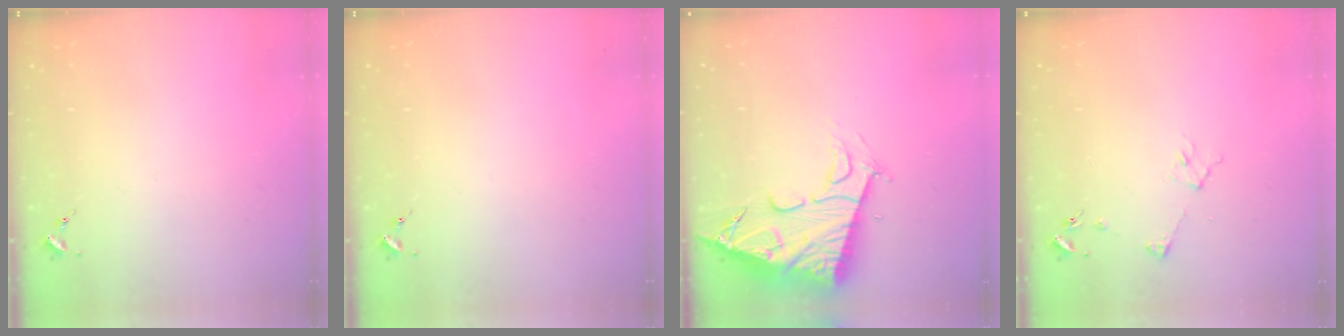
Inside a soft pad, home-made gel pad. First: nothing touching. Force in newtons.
{"total": 0.0}
{"total": 14.3, "press": 14.2, "slide": 1.3}
{"total": 3.8, "press": 3.8, "slide": 0.5}